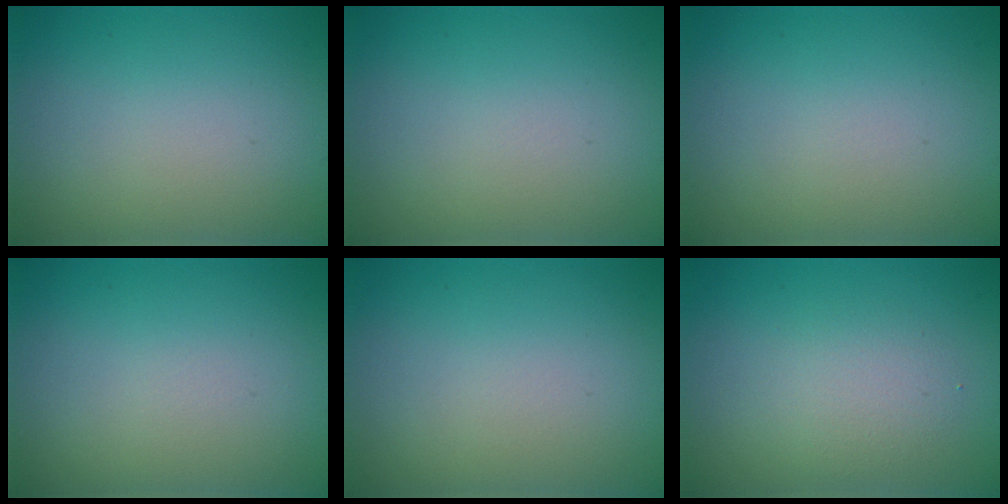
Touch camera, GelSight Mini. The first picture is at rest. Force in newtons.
{"total": 0.0}
{"total": 0.0}
{"total": 0.0}
{"total": 0.0}
{"total": 2.4, "press": 2.4, "slide": 0.2}